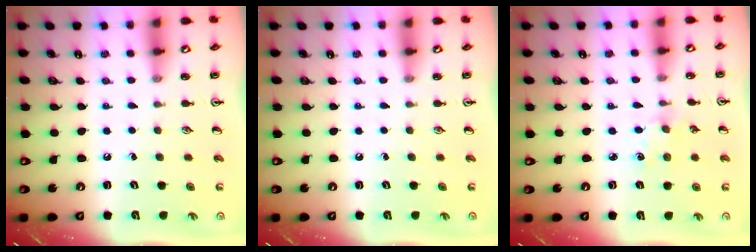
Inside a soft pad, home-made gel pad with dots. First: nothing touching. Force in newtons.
{"total": 0.0}
{"total": 2.9, "press": 2.9, "slide": 0.4}